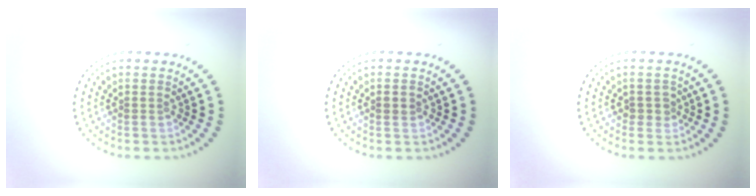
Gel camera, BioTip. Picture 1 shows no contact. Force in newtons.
{"total": 0.9, "press": 0.9, "slide": 0.2}
{"total": 1.3, "press": 1.1, "slide": 0.5}